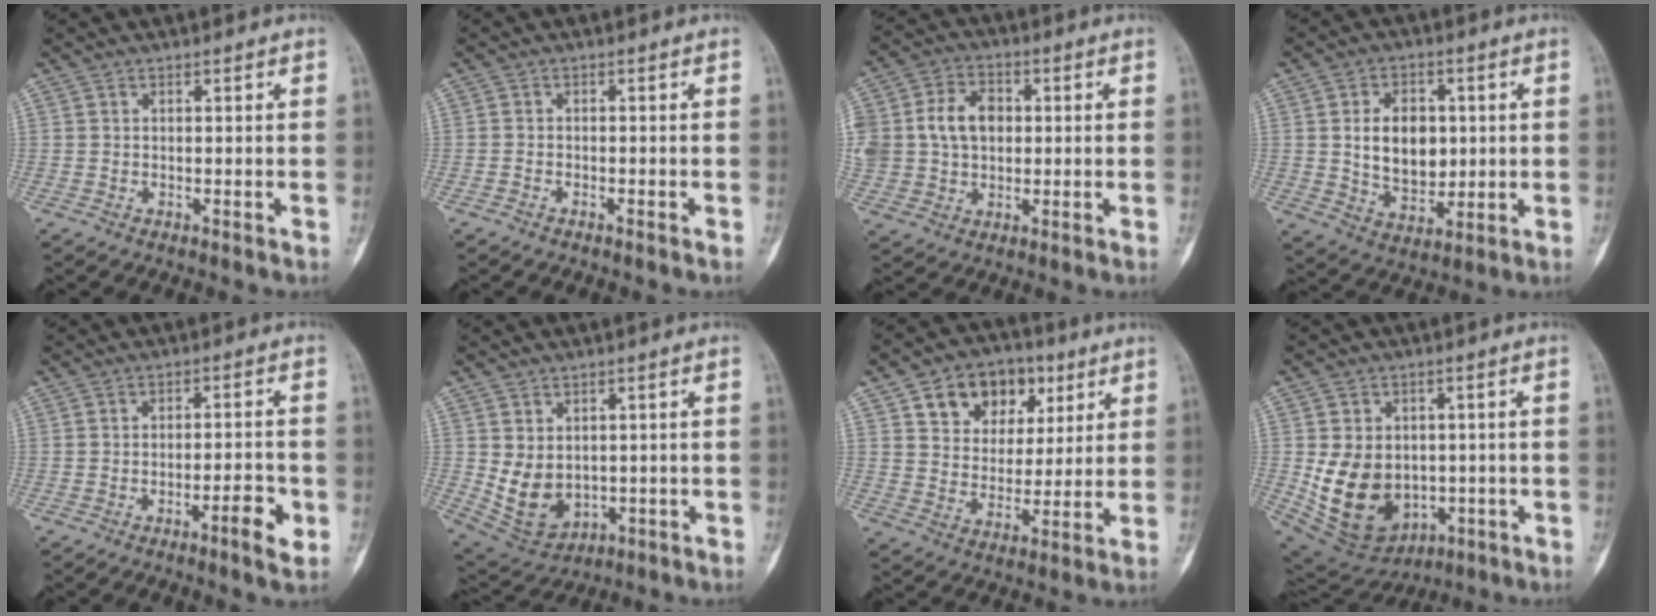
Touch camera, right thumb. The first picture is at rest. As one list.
[{"total": 0.6, "force": [-0.6, 0.2, 0.2], "torque": [-0.007, 0.005, -0.012]}, {"total": 13.7, "force": [1.5, 10.7, 8.5], "torque": [-0.166, 0.017, 0.032]}, {"total": 11.3, "force": [1.3, 7.8, 8.1], "torque": [-0.095, -0.012, 0.030]}, {"total": 5.5, "force": [-2.4, 1.0, 4.8], "torque": [-0.069, 0.014, -0.036]}, {"total": 8.4, "force": [-0.1, 6.3, 5.6], "torque": [-0.079, -0.008, 0.027]}, {"total": 13.9, "force": [6.3, 10.2, 6.9], "torque": [-0.064, -0.011, 0.105]}, {"total": 14.6, "force": [-1.7, 11.3, 9.2], "torque": [-0.136, 0.004, 0.006]}]